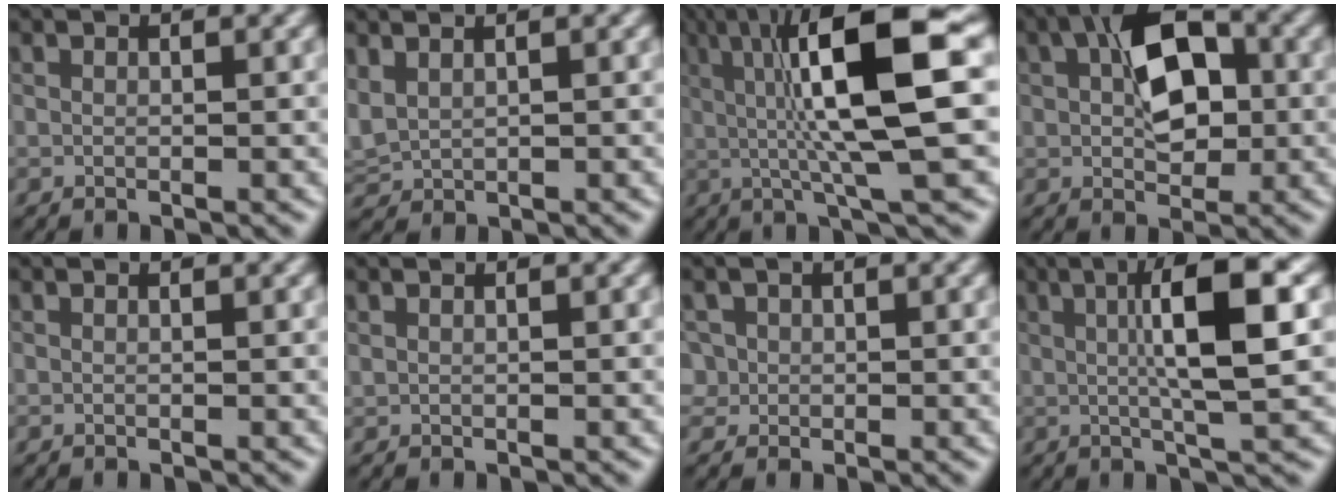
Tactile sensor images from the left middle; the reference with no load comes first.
{"total": 1.2, "force": [0.8, 0.8, 0.6], "torque": [-0.019, 0.004, 0.025]}
{"total": 11.4, "force": [1.7, 2.3, 11.0], "torque": [-0.170, 0.015, 0.029]}
{"total": 6.9, "force": [1.3, 4.1, 5.4], "torque": [-0.094, 0.016, 0.015]}
{"total": 0.0}
{"total": 0.0}
{"total": 1.3, "force": [0.3, 1.2, -0.2], "torque": [0.004, -0.008, 0.017]}
{"total": 7.6, "force": [1.5, 1.5, 7.3], "torque": [-0.103, 0.011, 0.020]}